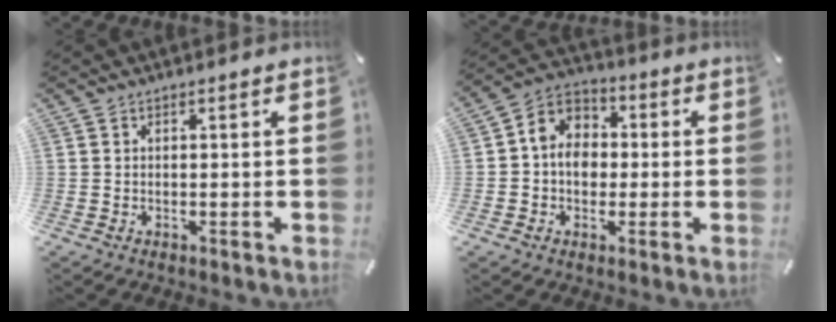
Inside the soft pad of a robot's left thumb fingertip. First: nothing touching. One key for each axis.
{"total": 8.0, "fx": -0.5, "fy": 7.2, "fz": 3.5, "tx": -0.083, "ty": 0.010, "tz": -0.015}